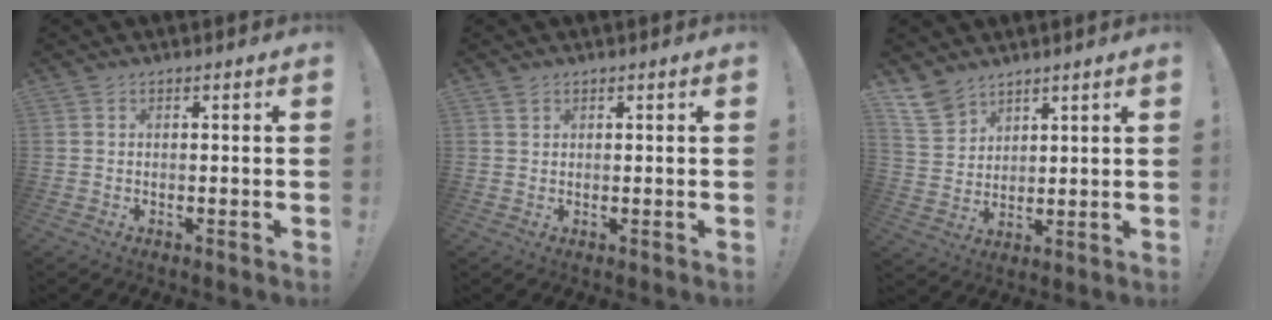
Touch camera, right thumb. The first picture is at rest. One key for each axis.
{"total": 1.0, "fx": 0.8, "fy": 0.6, "fz": 0.4, "tx": -0.001, "ty": -0.003, "tz": 0.014}
{"total": 9.6, "fx": 7.1, "fy": 6.0, "fz": 2.2, "tx": -0.052, "ty": -0.043, "tz": 0.145}